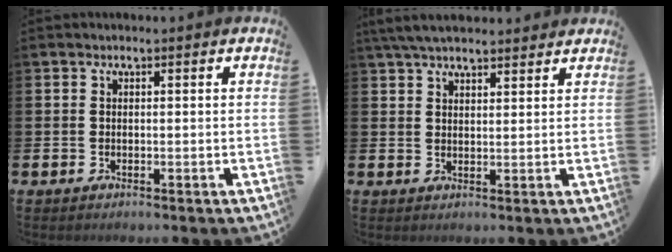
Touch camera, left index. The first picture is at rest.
{"total": 5.0, "force": [4.6, 1.2, 1.7], "torque": [-0.049, -0.005, 0.087]}